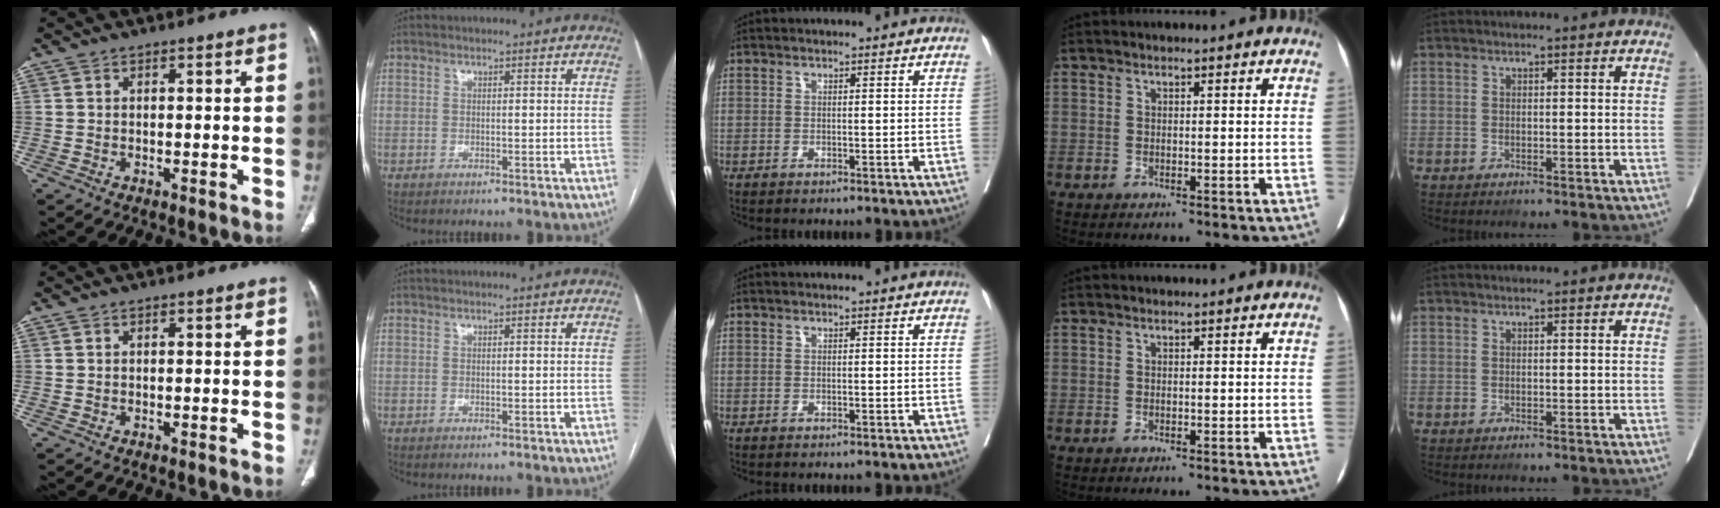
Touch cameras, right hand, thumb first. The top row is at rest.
{}